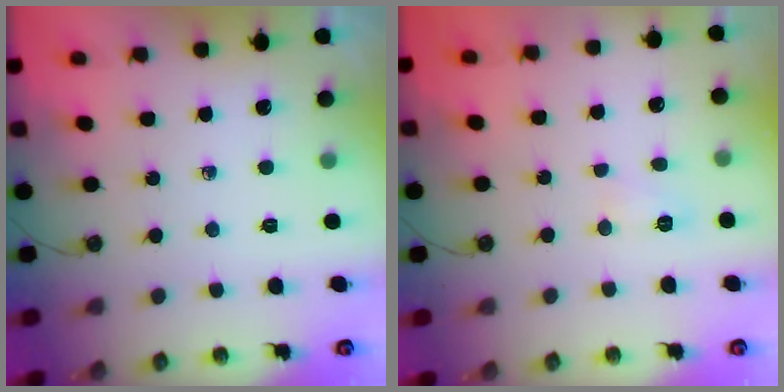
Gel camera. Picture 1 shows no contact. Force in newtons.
{"total": 4.9, "press": 4.9, "slide": 0.7}